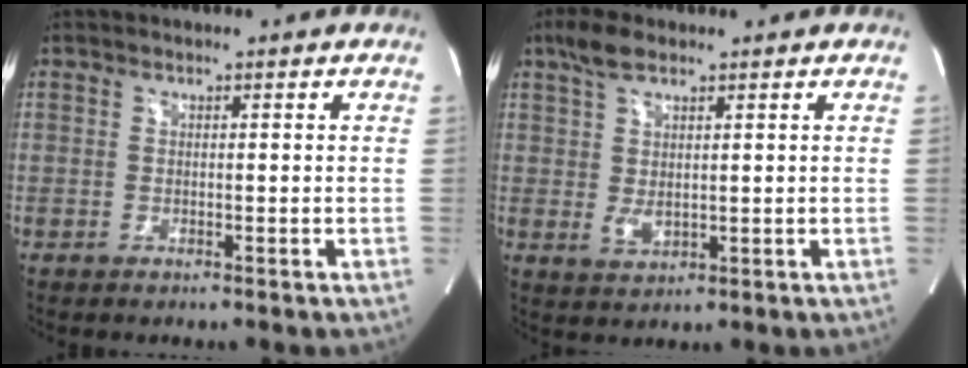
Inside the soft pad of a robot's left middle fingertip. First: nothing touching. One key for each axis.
{"total": 5.9, "fx": 2.9, "fy": 2.5, "fz": 4.5, "tx": -0.095, "ty": 0.002, "tz": 0.058}